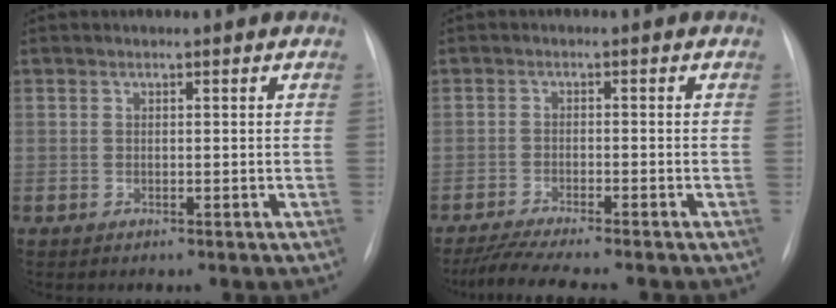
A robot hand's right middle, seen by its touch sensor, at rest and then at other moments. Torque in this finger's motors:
{"motor_torque": [0.57, -0.55, 0.07, 0.01]}